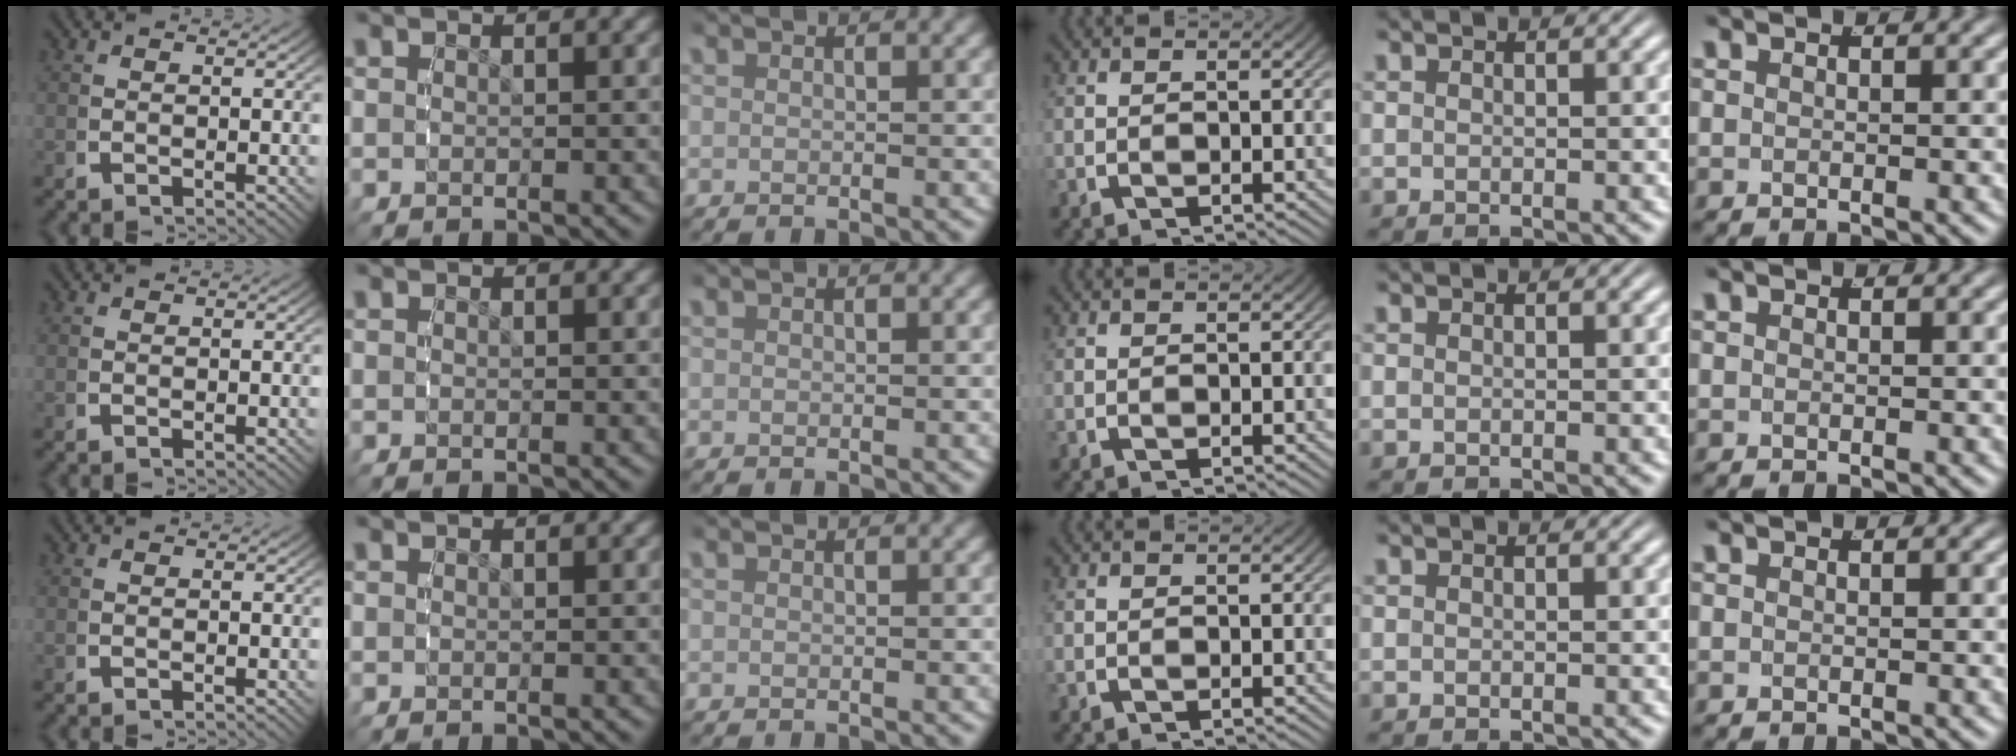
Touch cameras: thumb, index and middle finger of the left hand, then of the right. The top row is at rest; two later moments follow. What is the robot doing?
{"motion": "reach", "object": "backpack"}